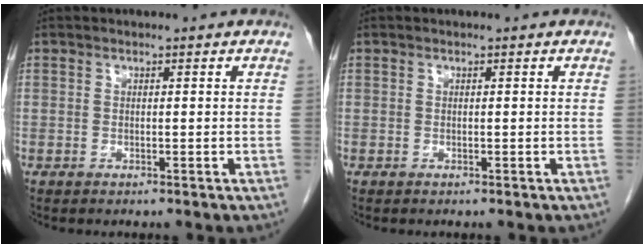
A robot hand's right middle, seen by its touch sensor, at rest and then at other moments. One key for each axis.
{"total": 0.0}